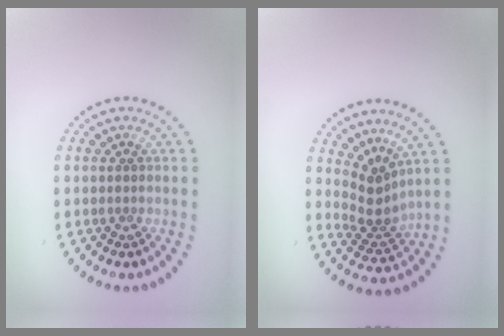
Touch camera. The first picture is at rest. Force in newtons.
{"total": 3.0, "press": 2.0, "slide": 2.2}